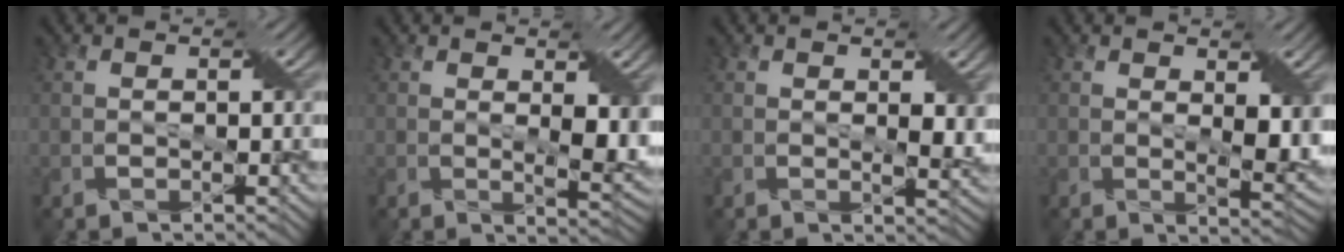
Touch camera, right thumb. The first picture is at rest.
{"total": 5.2, "force": [1.0, 2.1, 4.6], "torque": [-0.078, -0.013, 0.024]}
{"total": 2.9, "force": [0.8, 1.1, 2.5], "torque": [-0.045, -0.004, 0.017]}
{"total": 4.8, "force": [1.2, 2.0, 4.2], "torque": [-0.073, -0.011, 0.025]}